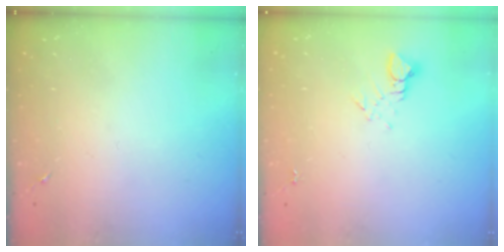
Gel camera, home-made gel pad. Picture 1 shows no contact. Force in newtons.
{"total": 3.9, "press": 3.9, "slide": 0.3}